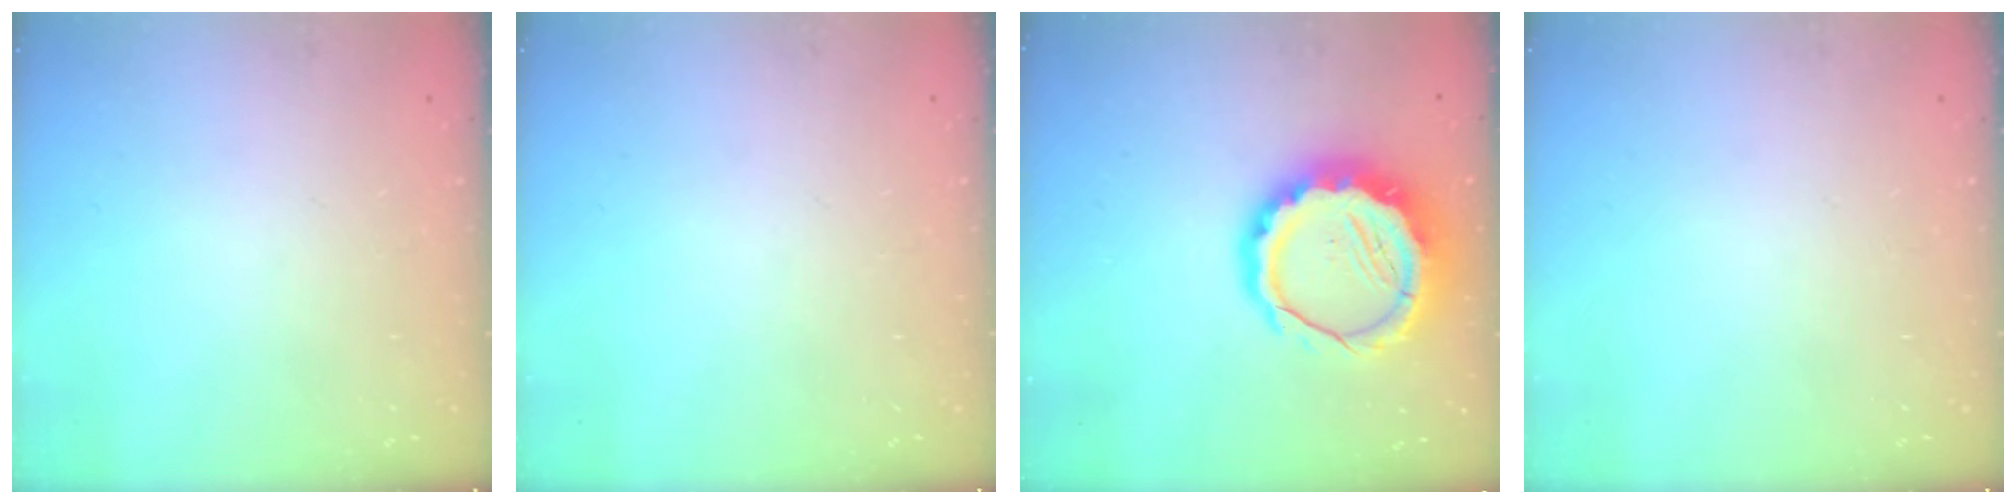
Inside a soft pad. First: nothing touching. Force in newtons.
{"total": 0.0}
{"total": 13.6, "press": 13.2, "slide": 3.2}
{"total": 0.0}